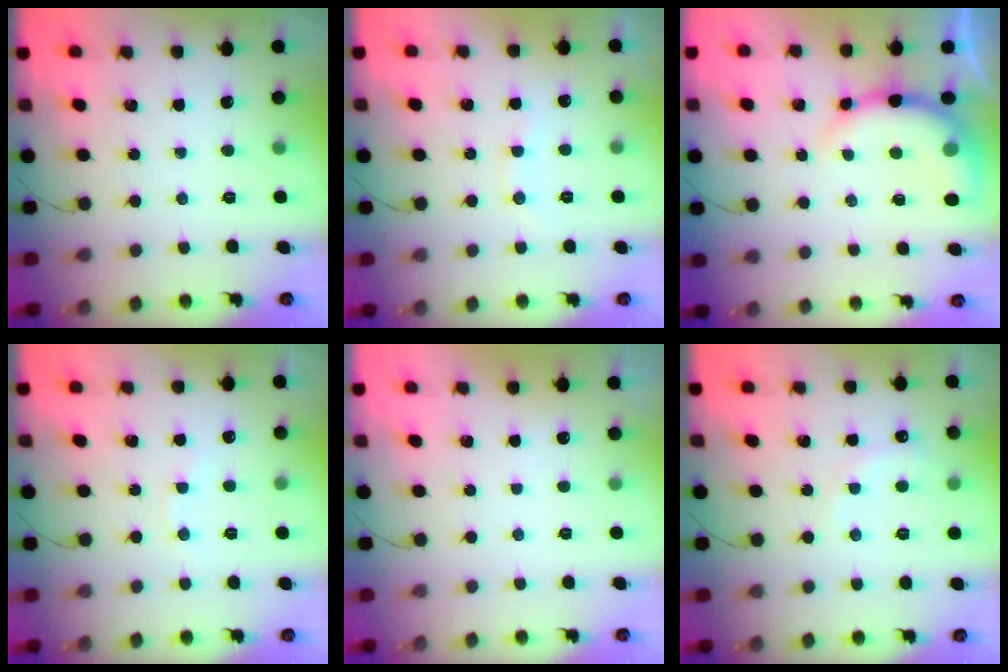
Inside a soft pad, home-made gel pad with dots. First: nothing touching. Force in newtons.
{"total": 7.1, "press": 7.0, "slide": 1.2}
{"total": 9.8, "press": 9.7, "slide": 1.5}
{"total": 5.3, "press": 5.2, "slide": 1.0}
{"total": 2.9, "press": 2.9, "slide": 0.1}
{"total": 6.8, "press": 6.7, "slide": 1.2}